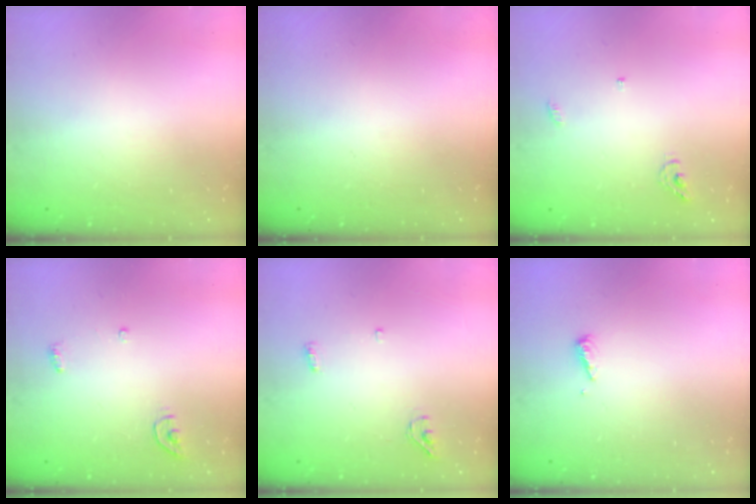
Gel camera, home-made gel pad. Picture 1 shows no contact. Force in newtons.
{"total": 0.0}
{"total": 5.5, "press": 5.5, "slide": 0.4}
{"total": 3.9, "press": 3.8, "slide": 0.3}
{"total": 3.2, "press": 3.0, "slide": 1.2}
{"total": 3.6, "press": 3.6, "slide": 0.4}